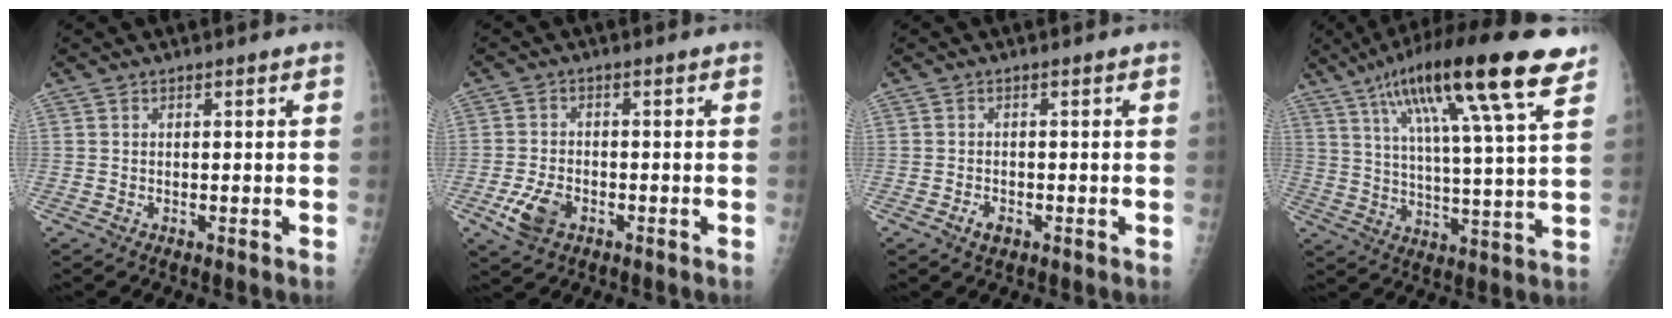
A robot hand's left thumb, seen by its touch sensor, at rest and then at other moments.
{"total": 5.6, "force": [-2.4, 3.6, 3.6], "torque": [-0.074, 0.006, -0.043]}
{"total": 1.9, "force": [-1.0, 1.2, 1.2], "torque": [-0.021, 0.001, -0.015]}
{"total": 22.5, "force": [13.1, 3.2, 18.1], "torque": [-0.288, -0.022, 0.207]}